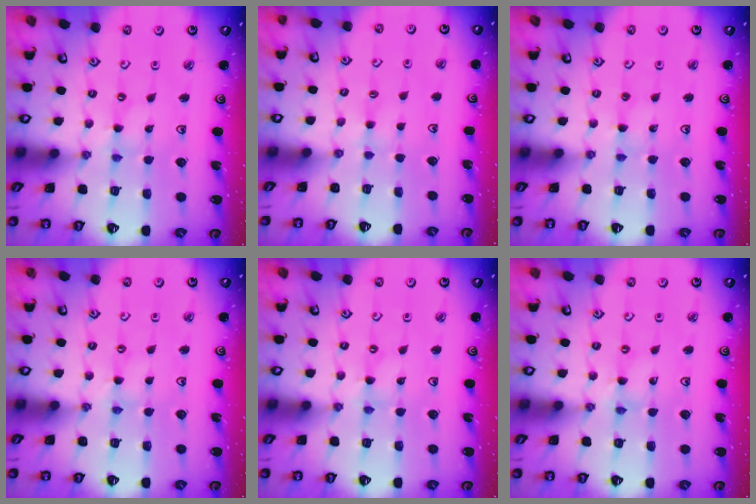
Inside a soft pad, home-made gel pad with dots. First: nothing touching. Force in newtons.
{"total": 2.0, "press": 1.9, "slide": 0.4}
{"total": 3.0, "press": 3.0, "slide": 0.4}
{"total": 1.3, "press": 1.3, "slide": 0.3}
{"total": 0.0}
{"total": 0.8, "press": 0.8, "slide": 0.1}